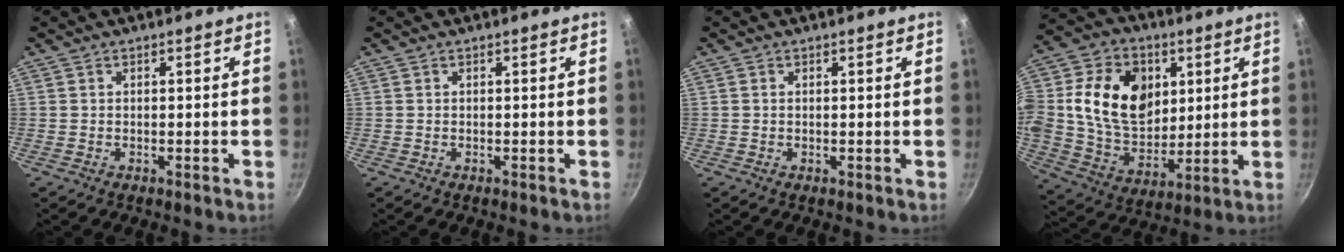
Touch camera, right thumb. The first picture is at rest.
{"total": 0.0}
{"total": 0.0}
{"total": 20.5, "force": [4.3, 15.0, 13.3], "torque": [-0.213, -0.008, 0.076]}